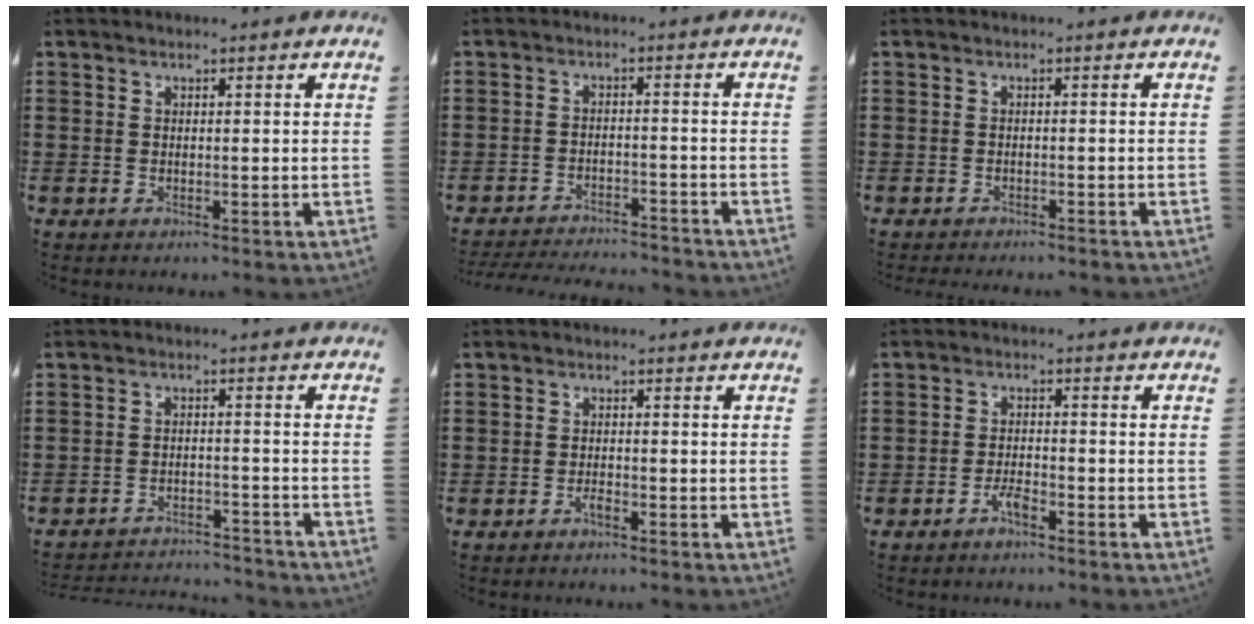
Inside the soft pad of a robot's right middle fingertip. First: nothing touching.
{"total": 3.7, "force": [-3.7, 0.3, 0.4], "torque": [-0.017, -0.001, -0.080]}
{"total": 1.0, "force": [-1.0, 0.0, 0.0], "torque": [-0.004, -0.001, -0.020]}
{"total": 3.3, "force": [-3.3, 0.2, 0.1], "torque": [-0.008, 0.001, -0.070]}
{"total": 1.2, "force": [-1.0, 0.4, 0.5], "torque": [-0.014, -0.001, -0.020]}
{"total": 2.7, "force": [-2.0, 0.7, 1.7], "torque": [-0.038, 0.003, -0.041]}